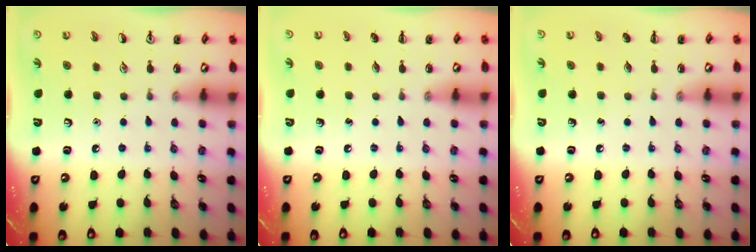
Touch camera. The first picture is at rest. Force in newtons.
{"total": 0.0}
{"total": 0.0}